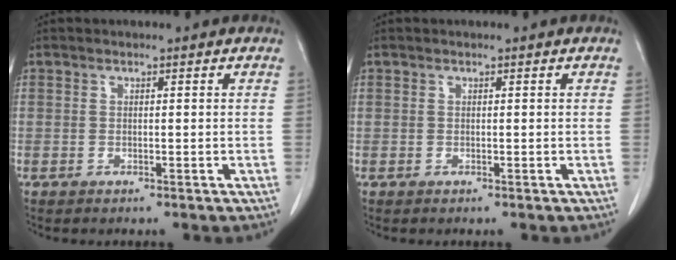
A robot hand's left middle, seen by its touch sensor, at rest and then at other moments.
{"total": 0.0}